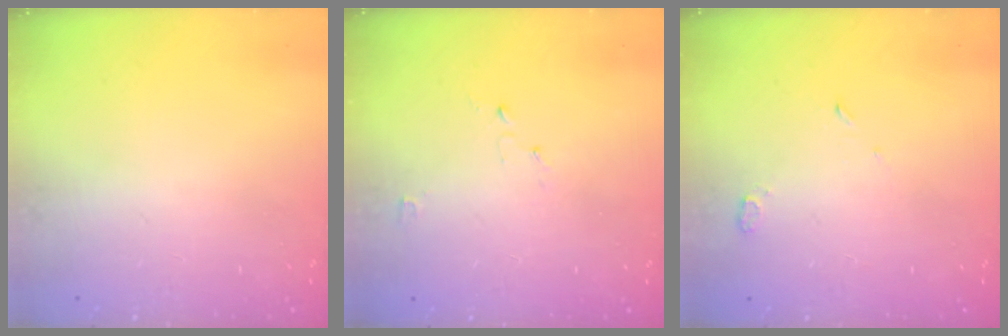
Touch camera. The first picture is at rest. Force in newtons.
{"total": 2.4, "press": 2.4, "slide": 0.3}
{"total": 2.7, "press": 2.6, "slide": 0.8}